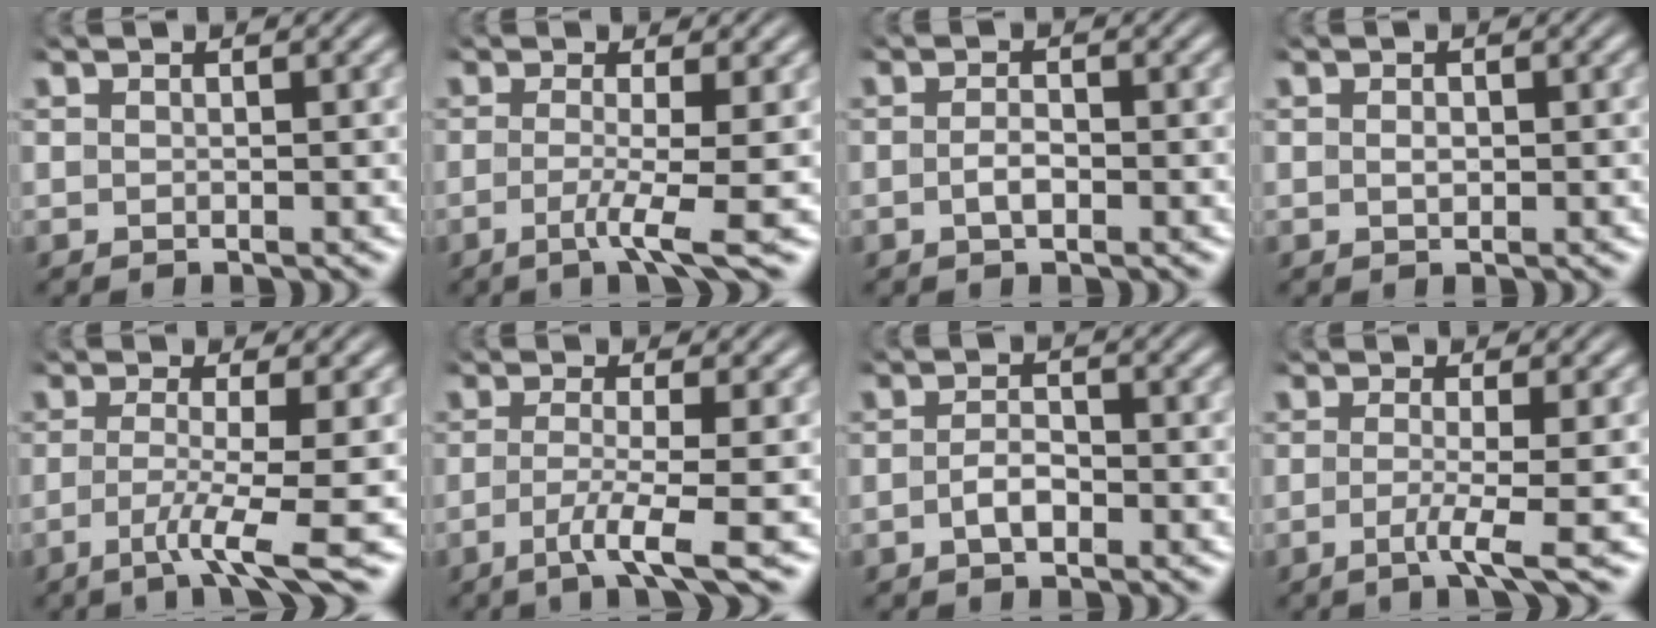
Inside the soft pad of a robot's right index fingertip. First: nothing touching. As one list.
[{"total": 3.4, "force": [-1.4, -0.5, 3.1], "torque": [-0.064, -0.025, -0.019]}, {"total": 1.6, "force": [-1.0, 0.5, 1.2], "torque": [-0.027, -0.008, -0.015]}, {"total": 0.6, "force": [-0.1, 0.2, 0.5], "torque": [-0.013, -0.008, 0.002]}, {"total": 4.8, "force": [-2.2, 0.1, 4.3], "torque": [-0.084, -0.031, -0.027]}, {"total": 4.0, "force": [-1.9, -0.1, 3.5], "torque": [-0.075, -0.029, -0.022]}, {"total": 2.0, "force": [-1.4, 0.7, 1.3], "torque": [-0.026, -0.009, -0.021]}, {"total": 2.7, "force": [-1.1, -0.6, 2.5], "torque": [-0.054, -0.020, -0.016]}]